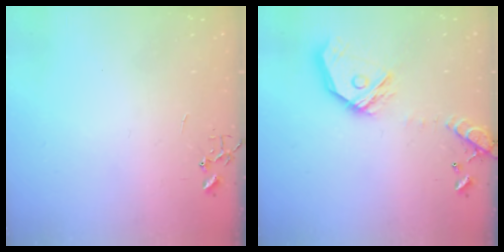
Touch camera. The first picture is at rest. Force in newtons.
{"total": 17.0, "press": 16.8, "slide": 2.7}